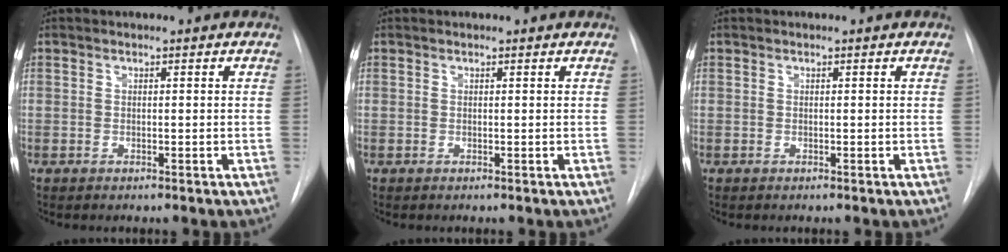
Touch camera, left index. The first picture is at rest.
{"total": 0.0}
{"total": 0.0}